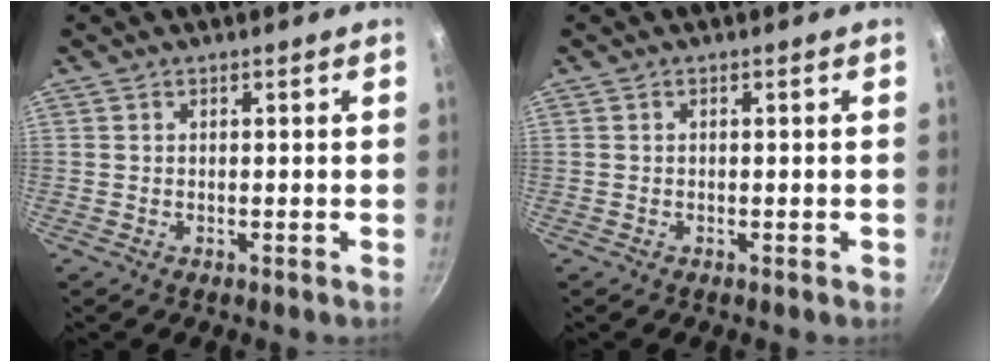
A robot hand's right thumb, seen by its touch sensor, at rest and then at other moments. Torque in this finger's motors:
{"motor_torque": [-0.38, -0.07, -0.27, 0.08, -0.06]}